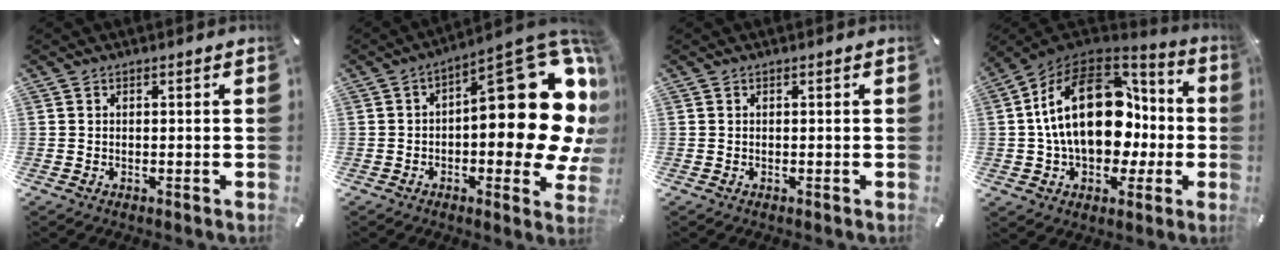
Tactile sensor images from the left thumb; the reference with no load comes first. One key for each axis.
{"total": 24.7, "fx": 5.3, "fy": 10.3, "fz": 21.8, "tx": -0.271, "ty": -0.063, "tz": 0.095}
{"total": 0.0}
{"total": 24.9, "fx": 2.2, "fy": 16.6, "fz": 18.4, "tx": -0.335, "ty": 0.000, "tz": 0.046}